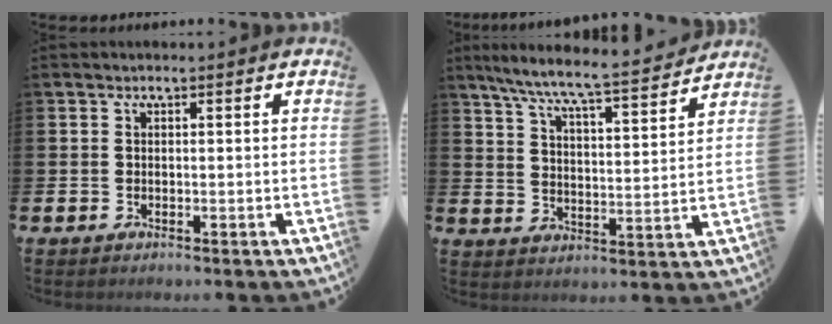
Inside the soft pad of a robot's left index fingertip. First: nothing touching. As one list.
[{"total": 8.1, "force": [7.5, 0.2, 3.1], "torque": [-0.079, -0.055, 0.129]}]